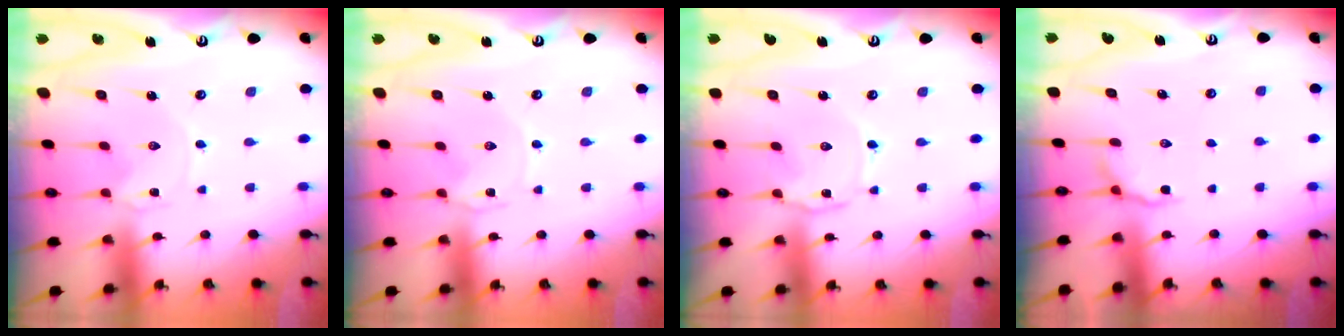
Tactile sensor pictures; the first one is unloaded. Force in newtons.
{"total": 0.7, "press": 0.7, "slide": 0.1}
{"total": 1.8, "press": 1.8, "slide": 0.2}
{"total": 3.6, "press": 3.0, "slide": 2.0}